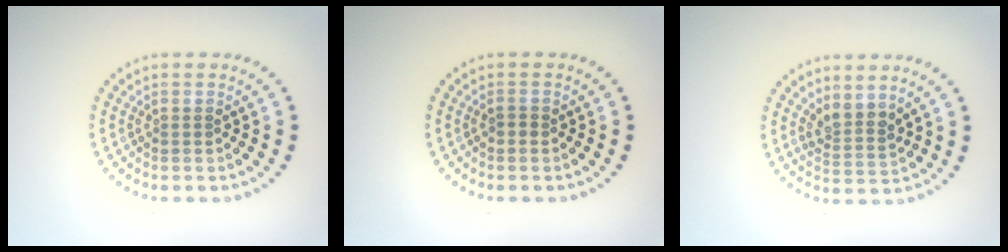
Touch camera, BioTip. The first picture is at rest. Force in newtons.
{"total": 0.7, "press": 0.7, "slide": 0.3}
{"total": 2.3, "press": 1.8, "slide": 1.5}